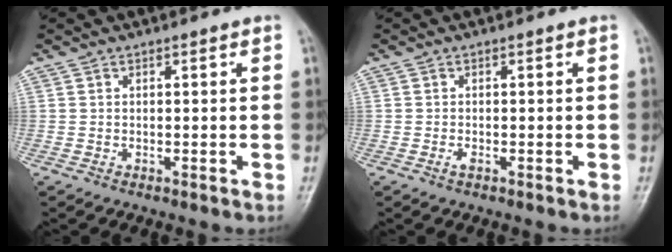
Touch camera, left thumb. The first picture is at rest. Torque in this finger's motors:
{"motor_torque": [-0.07, 0.05, -0.03, 0.03, 0.00]}